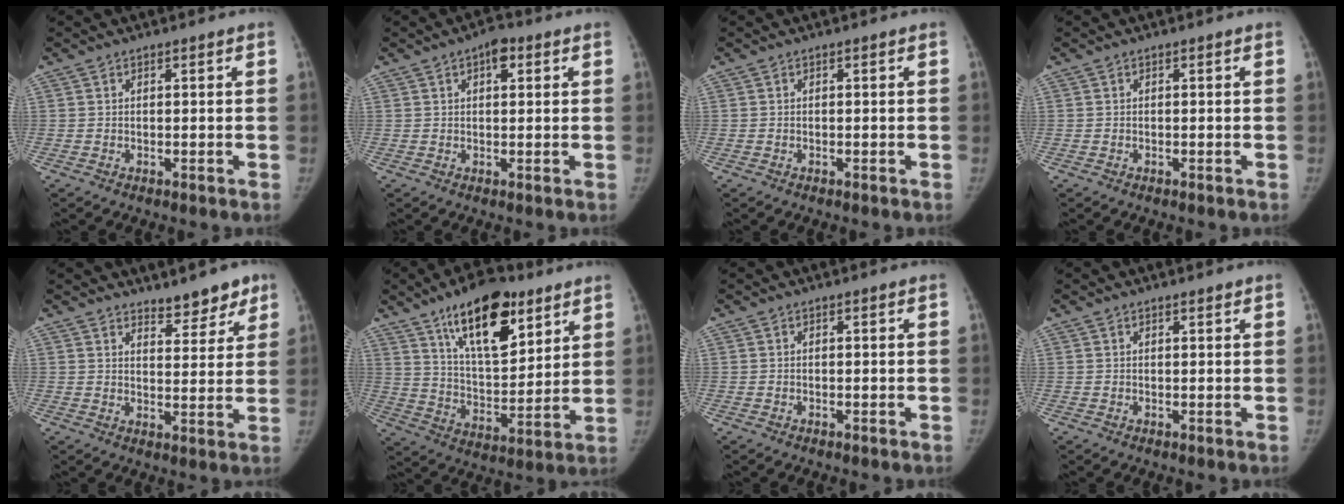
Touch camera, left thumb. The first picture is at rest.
{"total": 3.8, "force": [1.7, 2.1, 2.7], "torque": [-0.024, 0.000, 0.018]}
{"total": 0.0}
{"total": 0.0}
{"total": 6.4, "force": [5.1, 3.0, 2.5], "torque": [0.009, -0.034, 0.071]}
{"total": 19.0, "force": [11.1, 8.2, 13.0], "torque": [-0.165, -0.057, 0.188]}
{"total": 0.0}
{"total": 0.5, "force": [0.5, 0.2, 0.0], "torque": [0.001, -0.004, 0.005]}